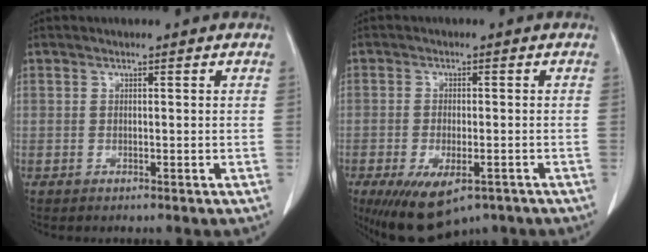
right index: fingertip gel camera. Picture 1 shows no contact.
{"total": 10.2, "force": [-6.2, 4.1, 7.0], "torque": [-0.121, -0.017, -0.092]}